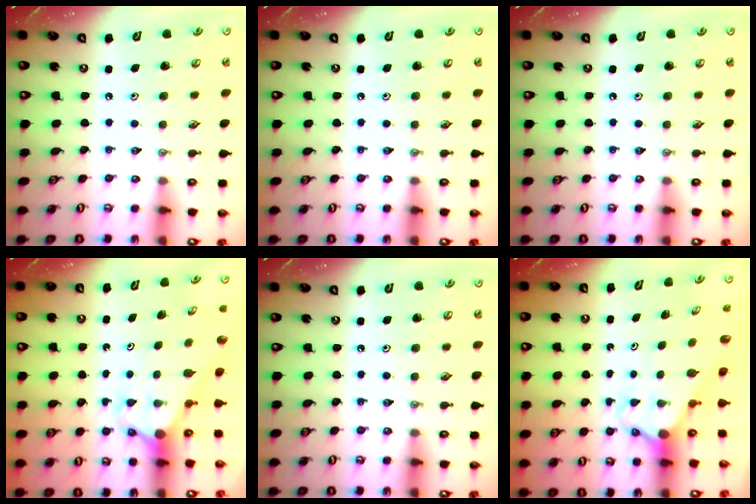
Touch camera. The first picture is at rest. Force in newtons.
{"total": 0.0}
{"total": 0.0}
{"total": 2.7, "press": 2.7, "slide": 0.2}
{"total": 0.0}
{"total": 2.6, "press": 2.6, "slide": 0.2}